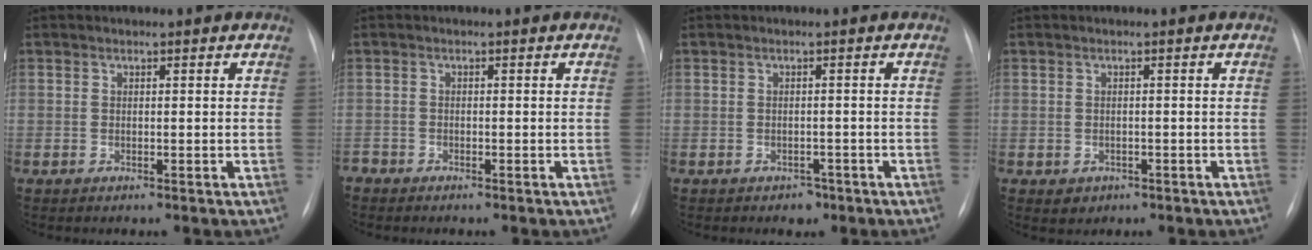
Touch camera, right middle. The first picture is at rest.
{"total": 1.2, "force": [-1.1, 0.5, -0.1], "torque": [0.003, 0.000, -0.020]}
{"total": 1.7, "force": [-1.2, 1.2, 0.5], "torque": [-0.007, 0.004, -0.012]}
{"total": 1.8, "force": [-0.8, 1.6, 0.4], "torque": [-0.003, 0.004, -0.001]}